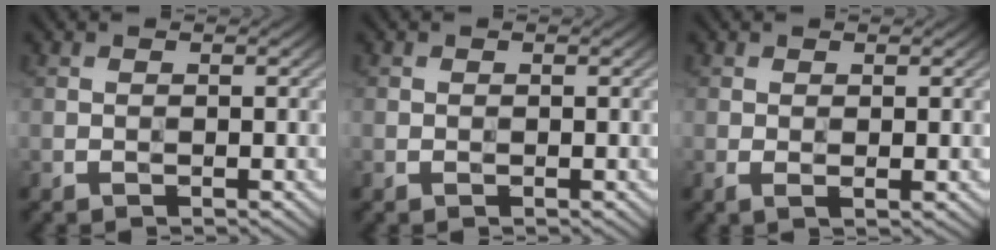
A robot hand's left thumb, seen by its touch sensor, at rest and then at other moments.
{"total": 0.0}
{"total": 1.4, "force": [0.1, 0.4, 1.3], "torque": [-0.029, -0.004, 0.001]}